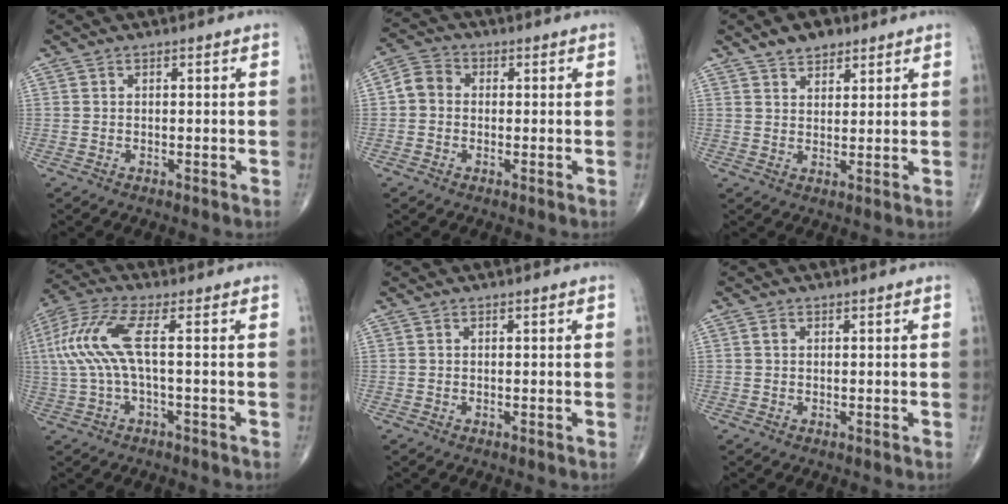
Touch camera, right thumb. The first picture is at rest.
{"total": 4.6, "force": [-0.1, 4.0, 2.3], "torque": [-0.034, 0.014, -0.012]}
{"total": 5.3, "force": [3.7, 2.8, 2.6], "torque": [-0.023, -0.013, 0.064]}
{"total": 10.2, "force": [0.8, 2.5, 9.9], "torque": [-0.261, 0.028, 0.013]}
{"total": 0.0}
{"total": 0.7, "force": [0.2, 0.6, 0.5], "torque": [-0.009, 0.003, 0.003]}